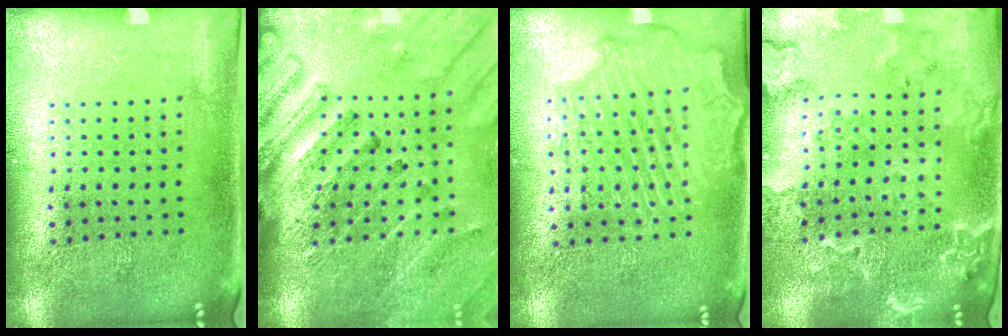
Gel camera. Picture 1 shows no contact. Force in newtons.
{"total": 3.0, "press": 2.9, "slide": 0.8}
{"total": 2.1, "press": 2.0, "slide": 0.4}
{"total": 1.7, "press": 1.7, "slide": 0.3}